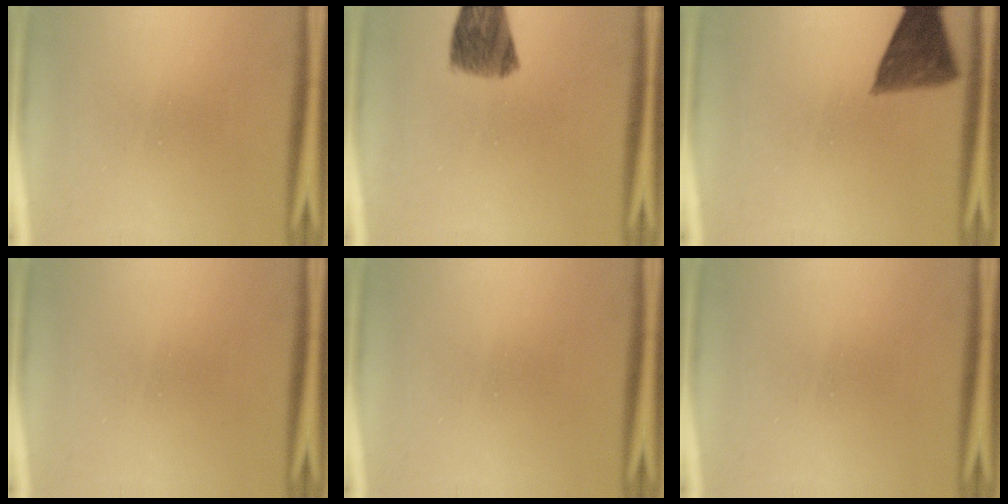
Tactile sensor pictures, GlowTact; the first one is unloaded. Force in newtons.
{"total": 8.5}
{"total": 7.5}
{"total": 0.0}
{"total": 0.0}
{"total": 0.0}